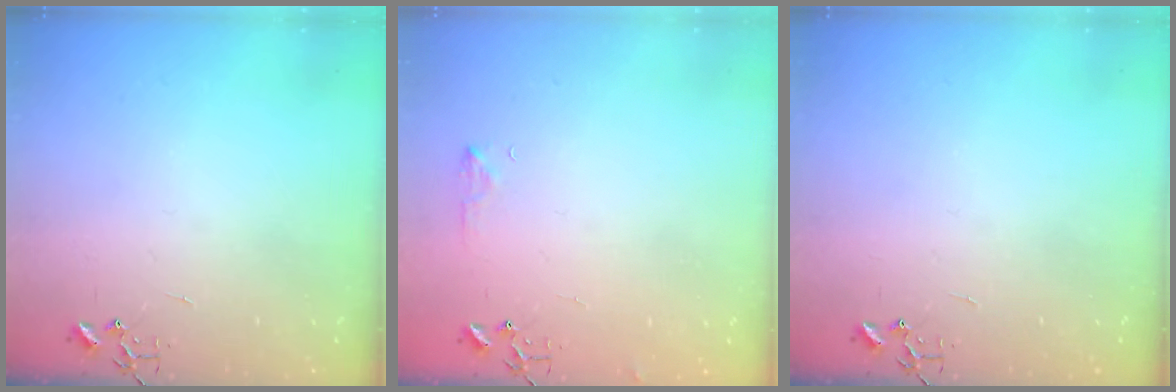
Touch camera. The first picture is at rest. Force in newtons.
{"total": 6.1, "press": 6.0, "slide": 0.9}
{"total": 0.0}